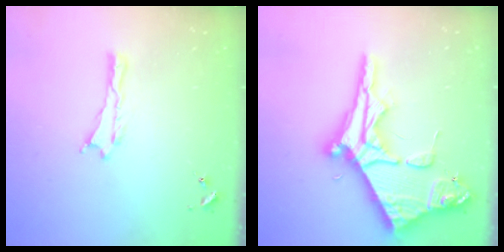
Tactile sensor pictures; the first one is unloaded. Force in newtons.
{"total": 11.6, "press": 11.6, "slide": 1.3}